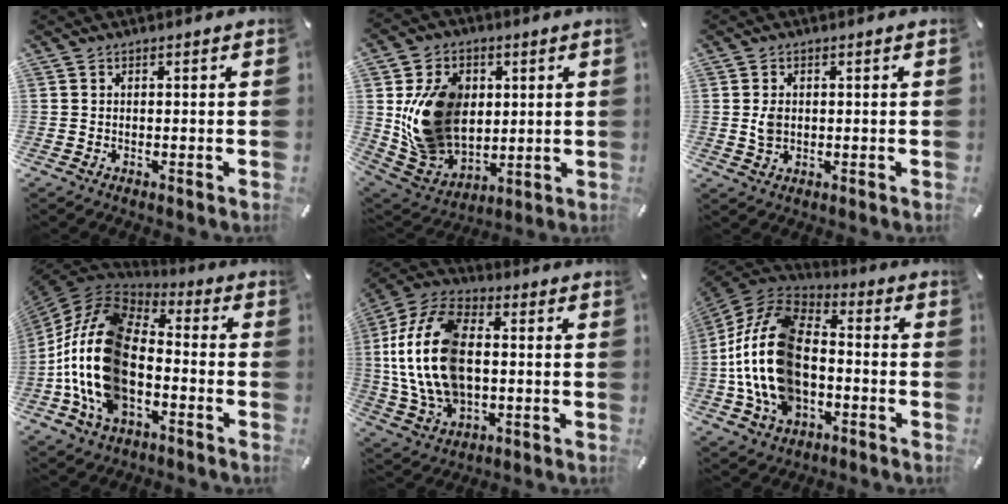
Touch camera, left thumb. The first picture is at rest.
{"total": 17.5, "force": [3.1, 14.6, 9.1], "torque": [-0.171, -0.008, 0.068]}
{"total": 2.8, "force": [0.3, 2.1, 1.8], "torque": [-0.035, 0.000, 0.001]}
{"total": 21.2, "force": [-6.0, 13.4, 15.3], "torque": [-0.331, 0.031, -0.103]}
{"total": 19.1, "force": [-0.3, 12.9, 14.0], "torque": [-0.331, 0.004, -0.009]}
{"total": 21.5, "force": [-4.0, 14.6, 15.2], "torque": [-0.327, 0.033, -0.068]}